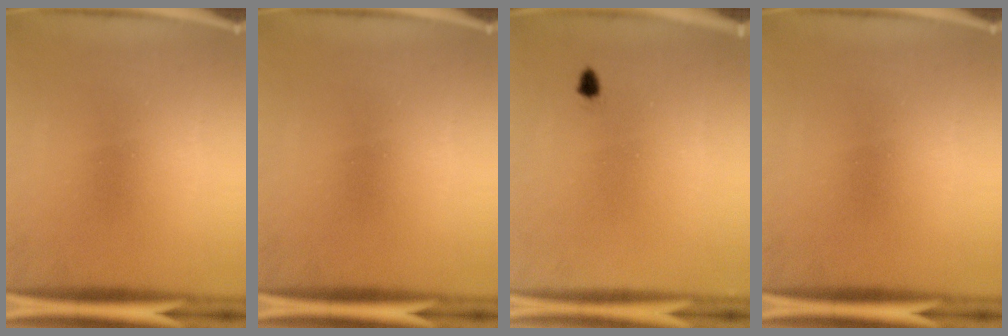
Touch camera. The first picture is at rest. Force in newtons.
{"total": 0.0}
{"total": 1.1}
{"total": 0.0}